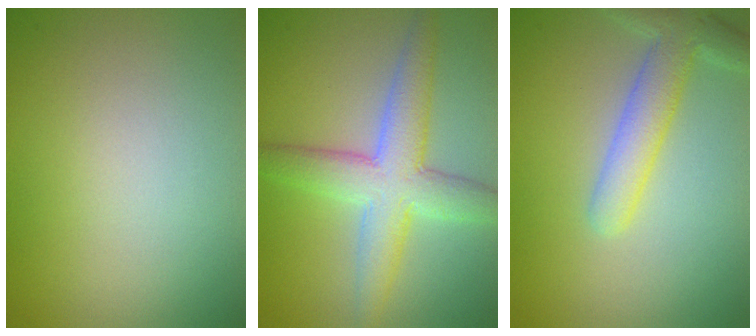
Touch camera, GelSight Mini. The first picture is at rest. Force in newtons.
{"total": 5.0, "press": 5.0, "slide": 0.3}
{"total": 3.9, "press": 3.9, "slide": 0.3}